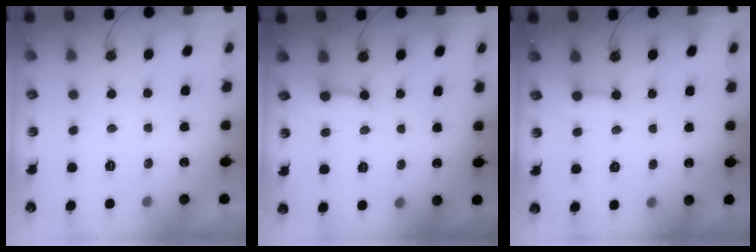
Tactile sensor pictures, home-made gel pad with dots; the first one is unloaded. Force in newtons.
{"total": 2.9, "press": 2.9, "slide": 0.4}
{"total": 2.5, "press": 2.5, "slide": 0.4}